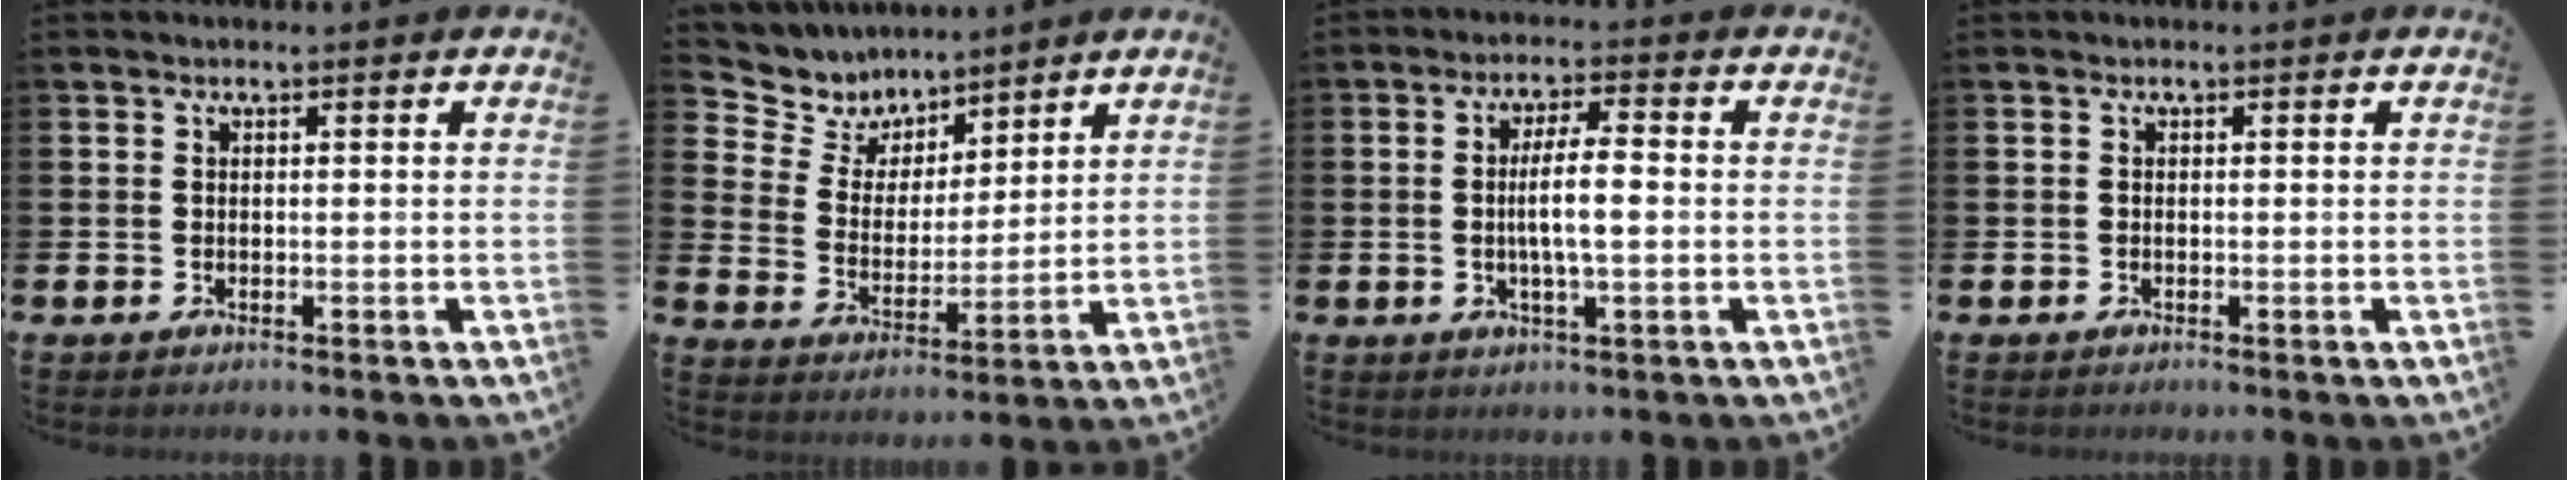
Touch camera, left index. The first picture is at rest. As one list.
[{"total": 6.3, "force": [5.4, 3.1, 0.1], "torque": [-0.044, -0.042, 0.096]}, {"total": 5.7, "force": [-0.2, 1.1, 5.6], "torque": [-0.090, 0.002, -0.008]}, {"total": 0.0}]